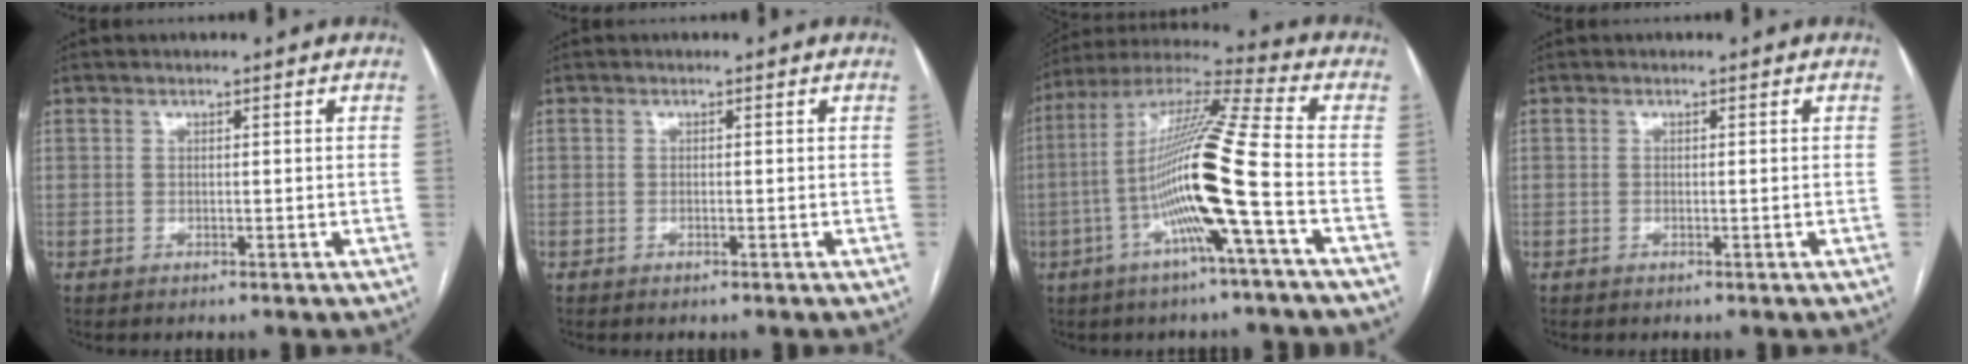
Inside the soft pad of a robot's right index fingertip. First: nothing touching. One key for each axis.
{"total": 0.0}
{"total": 16.7, "fx": -4.2, "fy": -1.2, "fz": 16.2, "tx": -0.306, "ty": 0.005, "tz": -0.089}
{"total": 0.0}